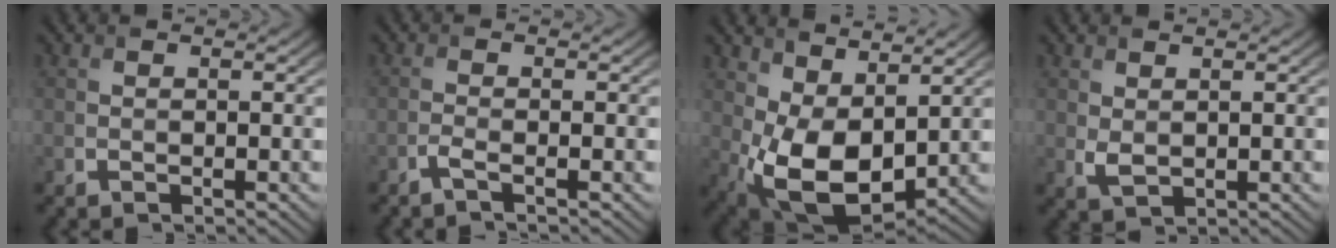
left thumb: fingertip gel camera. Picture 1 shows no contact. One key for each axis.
{"total": 1.5, "fx": -1.0, "fy": 0.1, "fz": 1.1, "tx": -0.021, "ty": 0.004, "tz": -0.029}
{"total": 10.9, "fx": 2.1, "fy": 6.2, "fz": 8.7, "tx": -0.188, "ty": -0.018, "tz": 0.042}
{"total": 1.6, "fx": 0.7, "fy": 0.9, "fz": 1.1, "tx": -0.030, "ty": -0.004, "tz": 0.019}